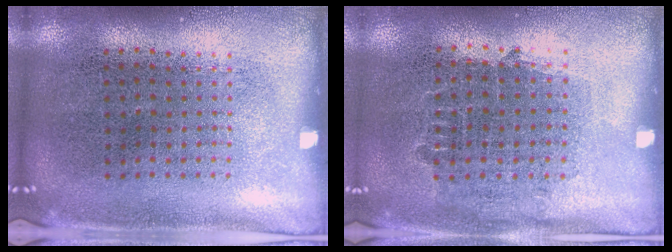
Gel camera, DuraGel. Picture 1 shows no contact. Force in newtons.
{"total": 0.8, "press": 0.8, "slide": 0.3}